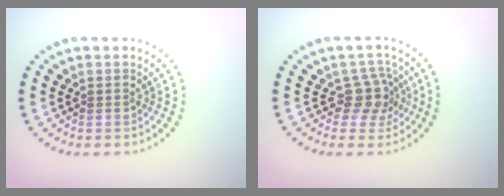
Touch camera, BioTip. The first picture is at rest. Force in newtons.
{"total": 2.7, "press": 2.0, "slide": 1.8}